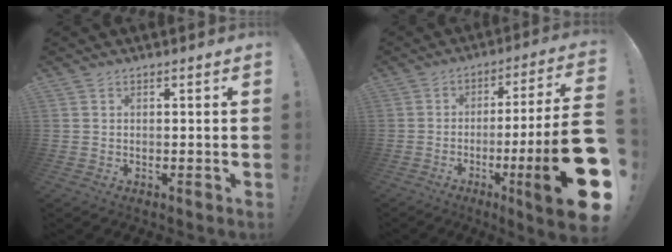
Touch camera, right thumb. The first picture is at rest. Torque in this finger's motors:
{"motor_torque": [2.43, 2.58, 2.21, -0.56, 0.48]}